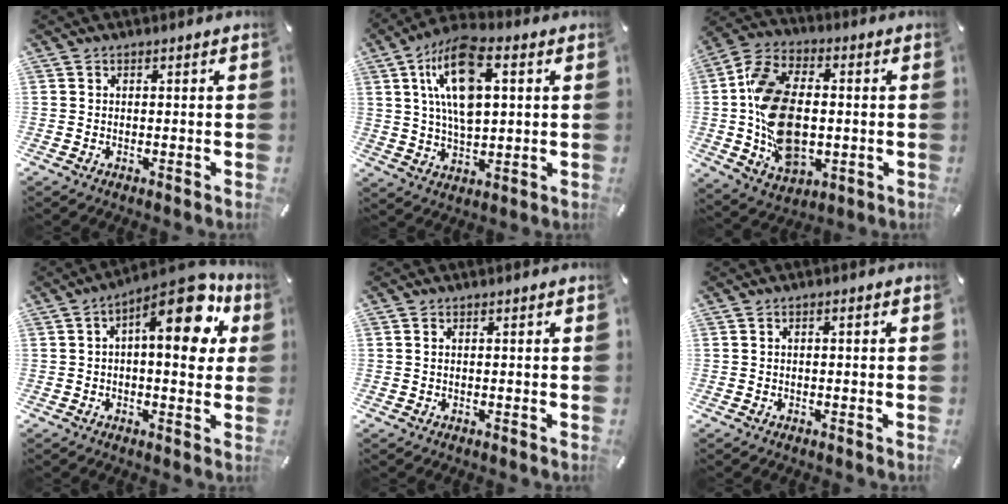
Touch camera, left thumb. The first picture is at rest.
{"total": 15.0, "force": [4.4, 7.5, 12.2], "torque": [-0.242, 0.003, 0.075]}
{"total": 10.6, "force": [-2.0, 8.1, 6.6], "torque": [-0.146, 0.023, -0.031]}
{"total": 15.6, "force": [6.0, 6.6, 12.8], "torque": [-0.162, -0.035, 0.091]}
{"total": 0.5, "force": [0.1, 0.1, 0.5], "torque": [-0.010, 0.000, 0.001]}
{"total": 0.8, "force": [-0.1, 0.3, 0.8], "torque": [-0.014, 0.002, -0.003]}